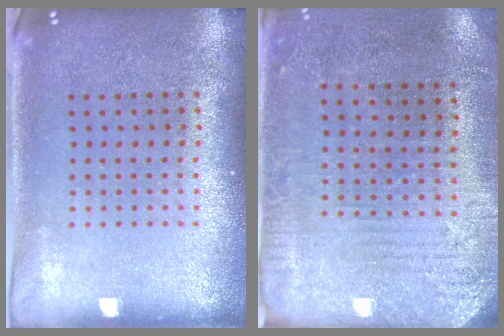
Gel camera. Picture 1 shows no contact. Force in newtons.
{"total": 2.8, "press": 2.4, "slide": 1.4}